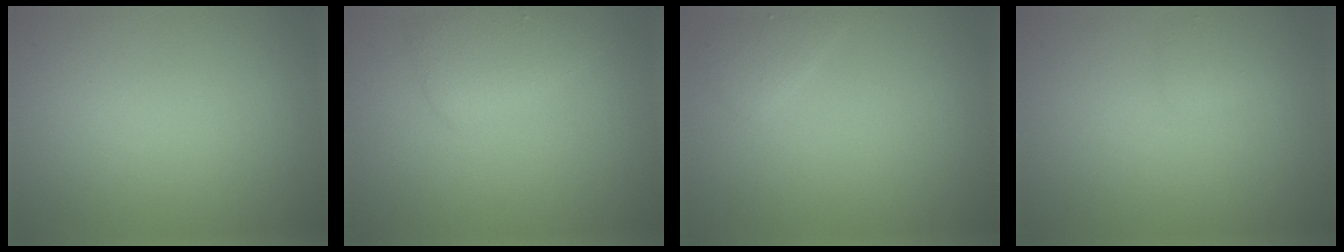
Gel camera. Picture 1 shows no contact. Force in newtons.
{"total": 2.8, "press": 2.8, "slide": 0.3}
{"total": 1.3, "press": 1.3, "slide": 0.1}
{"total": 0.8, "press": 0.7, "slide": 0.1}